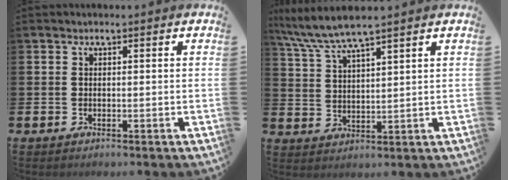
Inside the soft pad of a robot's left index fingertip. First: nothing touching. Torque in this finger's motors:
{"motor_torque": [0.07, -0.56, 0.56, 0.21]}